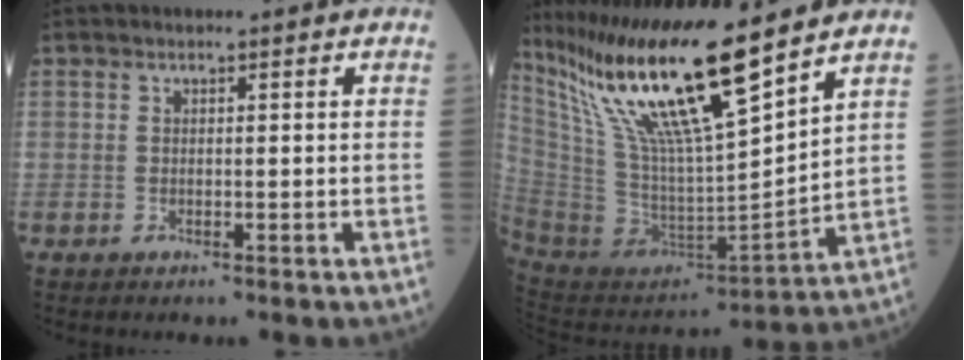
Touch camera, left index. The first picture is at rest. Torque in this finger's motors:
{"motor_torque": [0.94, -0.87, 1.05, 0.21]}